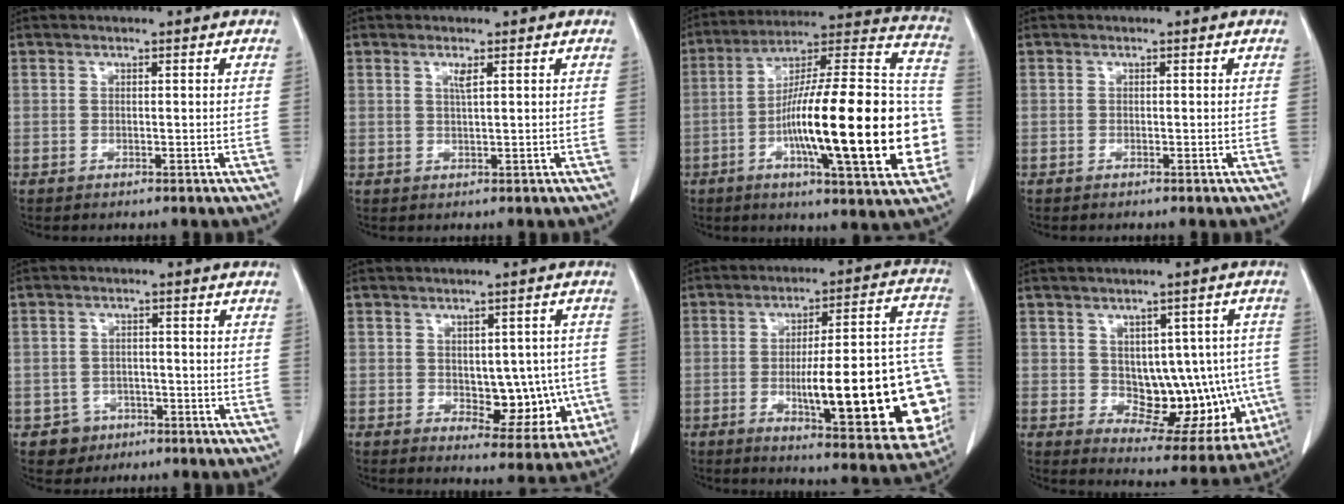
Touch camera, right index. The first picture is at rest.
{"total": 1.5, "force": [0.7, -0.1, 1.3], "torque": [-0.028, -0.002, 0.013]}
{"total": 28.5, "force": [-5.9, 4.3, 27.5], "torque": [-0.362, 0.010, -0.097]}
{"total": 0.0}
{"total": 4.0, "force": [-2.0, 3.4, -0.1], "torque": [0.007, 0.016, -0.026]}
{"total": 9.5, "force": [-1.1, 5.2, 7.9], "torque": [-0.077, 0.008, 0.001]}
{"total": 25.5, "force": [-5.2, 5.0, 24.5], "torque": [-0.240, 0.020, -0.058]}
{"total": 14.6, "force": [-1.1, 7.8, 12.2], "torque": [-0.134, 0.019, 0.013]}